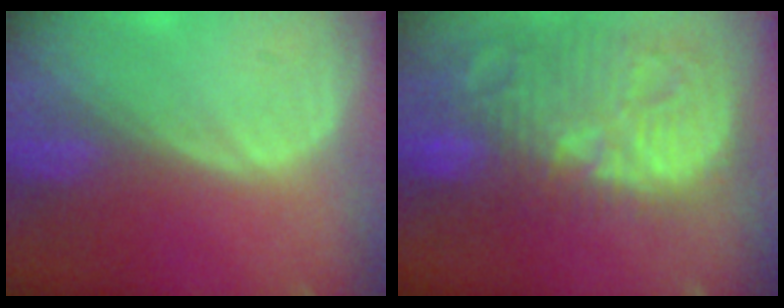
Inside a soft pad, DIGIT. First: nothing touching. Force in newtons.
{"total": 15.0, "press": 13.0, "slide": 7.4}